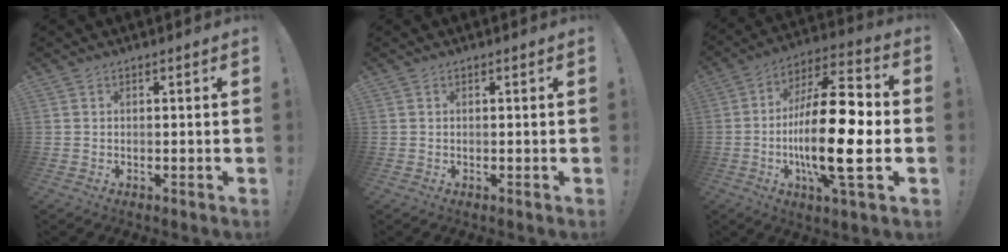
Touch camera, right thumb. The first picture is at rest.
{"total": 0.0}
{"total": 24.3, "force": [-3.6, 7.2, 22.9], "torque": [-0.412, 0.009, -0.064]}